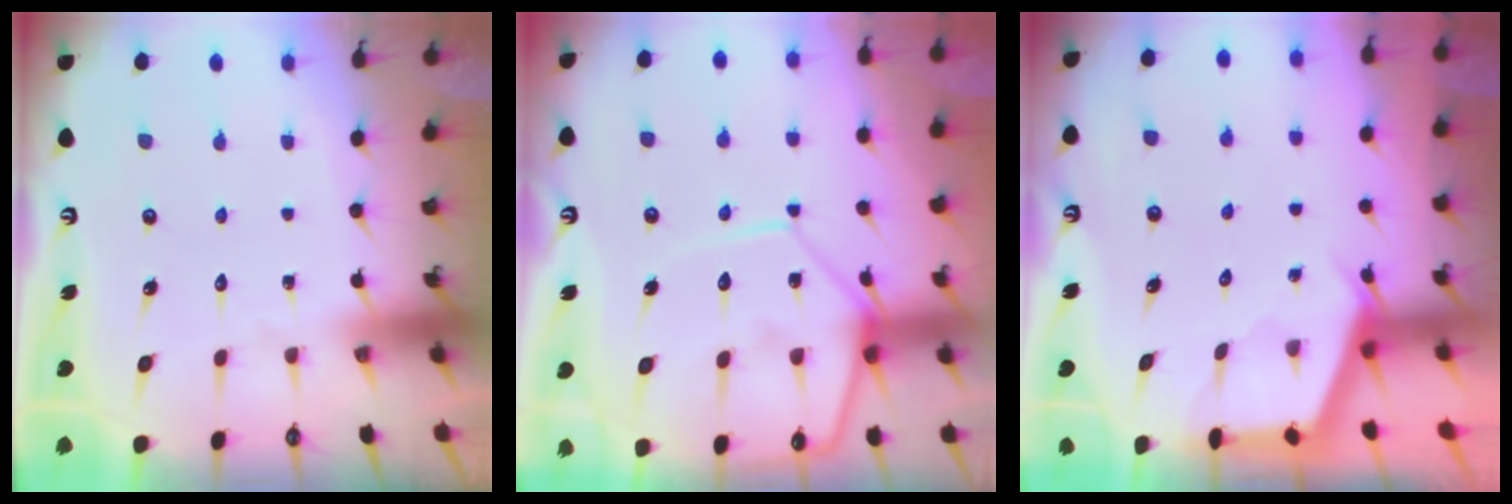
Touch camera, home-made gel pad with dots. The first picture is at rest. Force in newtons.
{"total": 13.0, "press": 13.0, "slide": 0.9}
{"total": 2.9, "press": 2.9, "slide": 0.4}